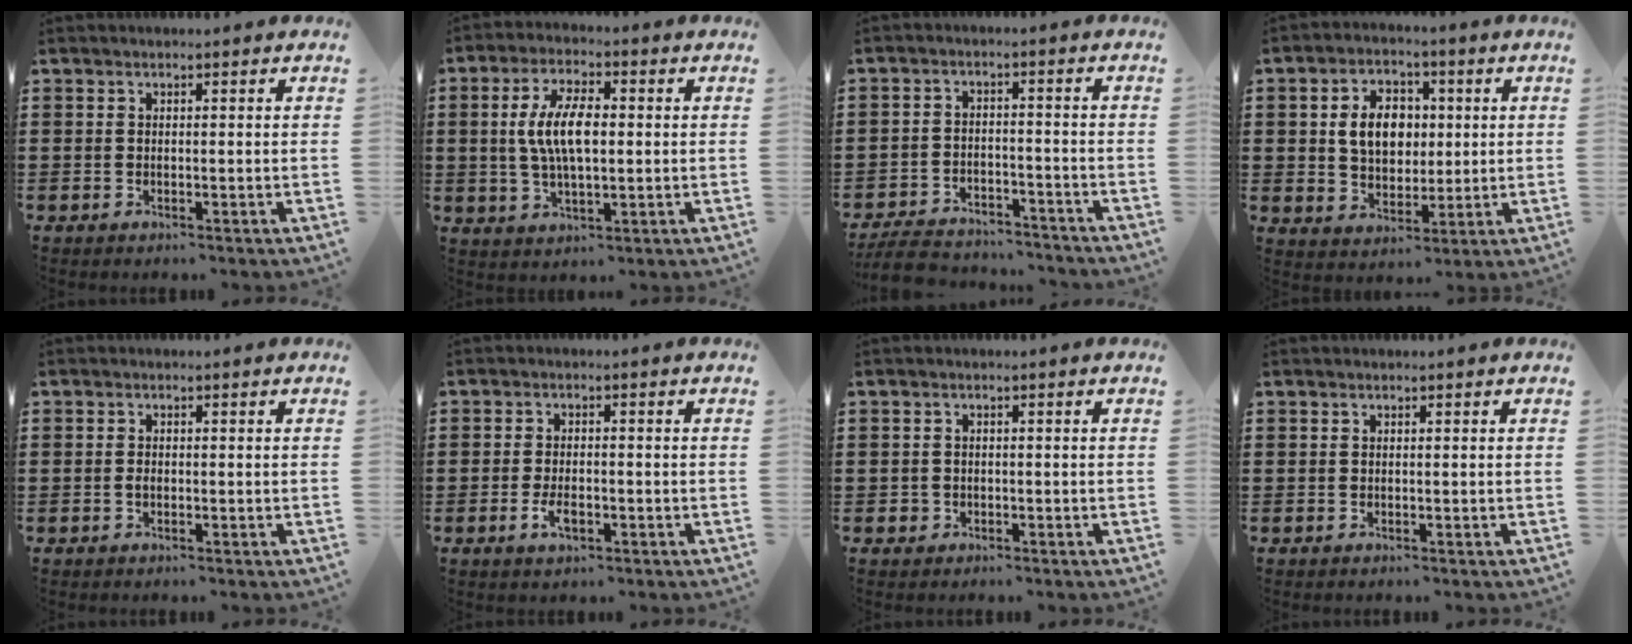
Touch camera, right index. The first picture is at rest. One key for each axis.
{"total": 8.2, "fx": 0.5, "fy": 3.3, "fz": 7.5, "tx": -0.163, "ty": 0.004, "tz": 0.002}
{"total": 5.9, "fx": -5.7, "fy": 1.1, "fz": 1.2, "tx": -0.026, "ty": 0.011, "tz": -0.114}
{"total": 7.5, "fx": 0.9, "fy": 5.7, "fz": 4.8, "tx": -0.101, "ty": 0.011, "tz": 0.009}
{"total": 0.9, "fx": -0.3, "fy": 0.5, "fz": 0.7, "tx": -0.015, "ty": 0.000, "tz": -0.006}
{"total": 3.2, "fx": -1.3, "fy": 1.4, "fz": 2.6, "tx": -0.053, "ty": -0.001, "tz": -0.024}
{"total": 1.3, "fx": -0.7, "fy": 1.1, "fz": 0.2, "tx": -0.006, "ty": 0.003, "tz": -0.016}
{"total": 0.0}